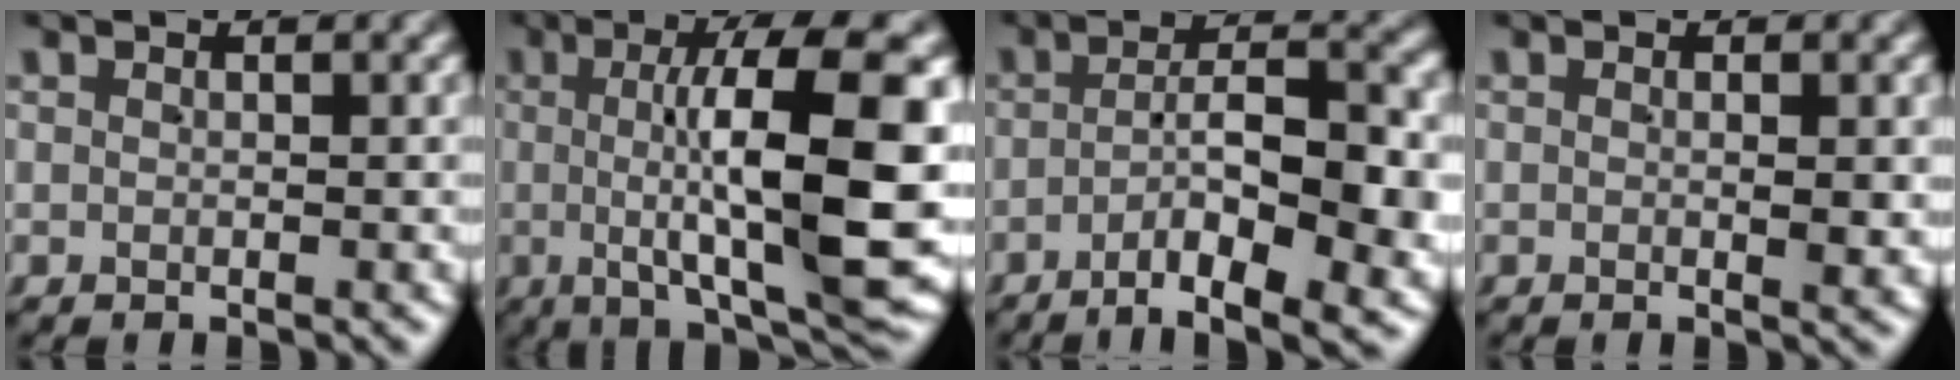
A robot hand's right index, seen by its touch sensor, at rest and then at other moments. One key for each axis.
{"total": 14.7, "fx": 0.2, "fy": 4.1, "fz": 14.1, "tx": -0.194, "ty": -0.004, "tz": 0.017}
{"total": 8.8, "fx": -4.5, "fy": 2.5, "fz": 7.2, "tx": -0.103, "ty": -0.015, "tz": -0.060}
{"total": 1.1, "fx": 0.1, "fy": 0.0, "fz": 1.1, "tx": -0.013, "ty": -0.002, "tz": 0.001}